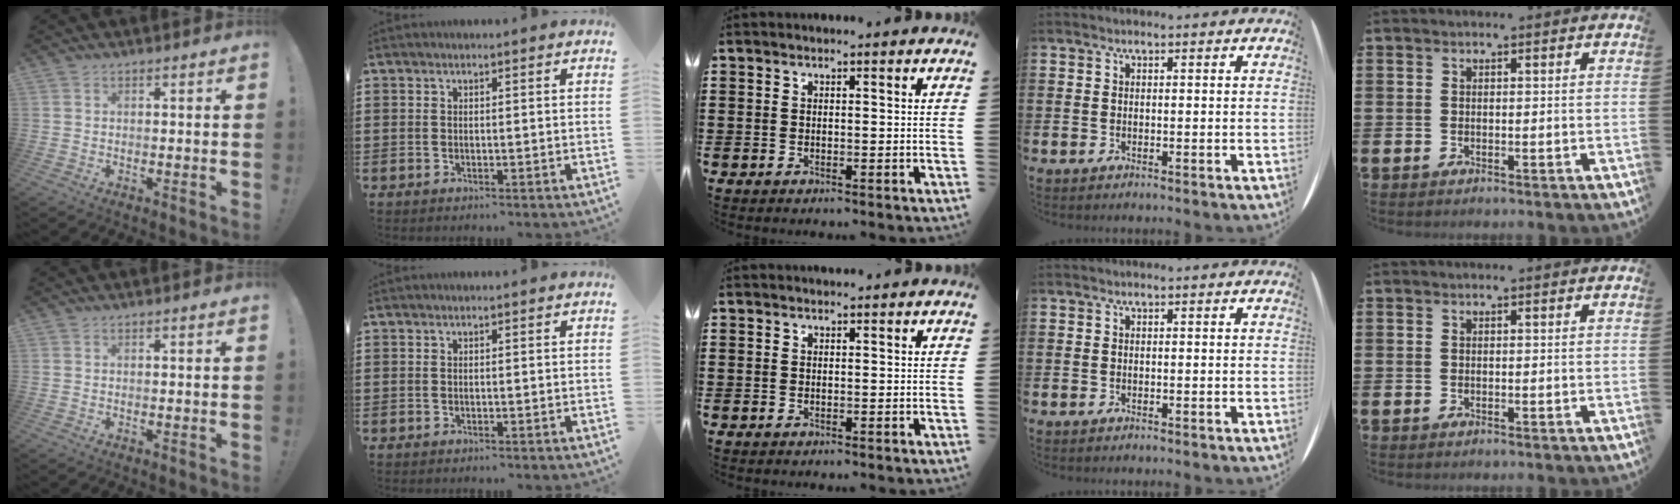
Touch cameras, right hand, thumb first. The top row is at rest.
{}